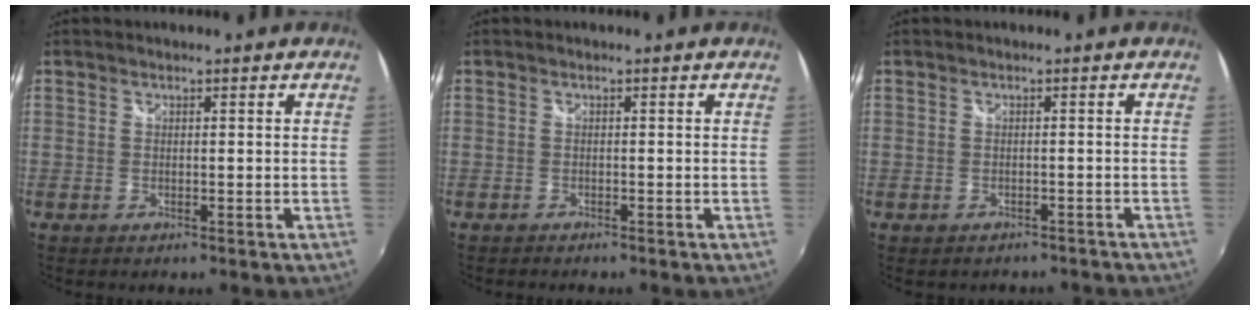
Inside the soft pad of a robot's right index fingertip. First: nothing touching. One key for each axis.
{"total": 0.9, "fx": -0.9, "fy": 0.2, "fz": 0.2, "tx": -0.006, "ty": -0.006, "tz": -0.016}
{"total": 4.2, "fx": -3.5, "fy": 1.9, "fz": 1.2, "tx": -0.023, "ty": -0.010, "tz": -0.038}